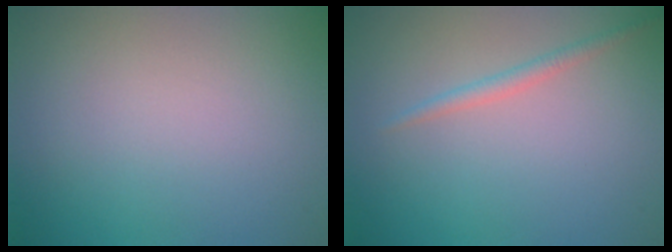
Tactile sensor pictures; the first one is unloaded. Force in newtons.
{"total": 1.2, "press": 1.2, "slide": 0.1}